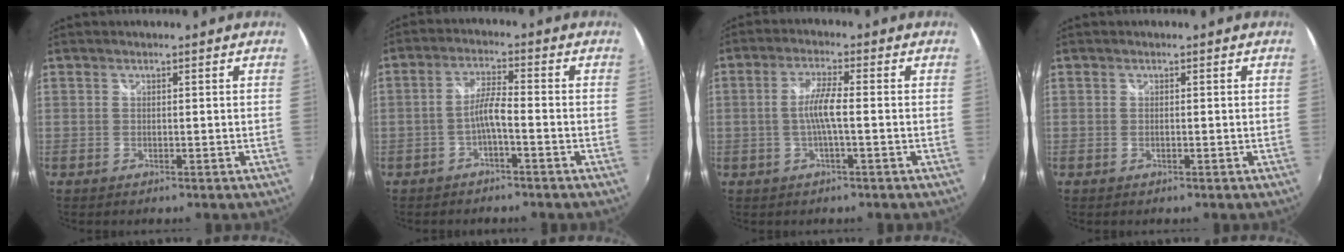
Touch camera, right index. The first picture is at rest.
{"total": 3.8, "force": [-1.9, 0.2, 3.3], "torque": [-0.071, 0.009, -0.036]}
{"total": 4.8, "force": [-0.8, 0.1, 4.7], "torque": [-0.093, 0.003, -0.013]}
{"total": 0.0}